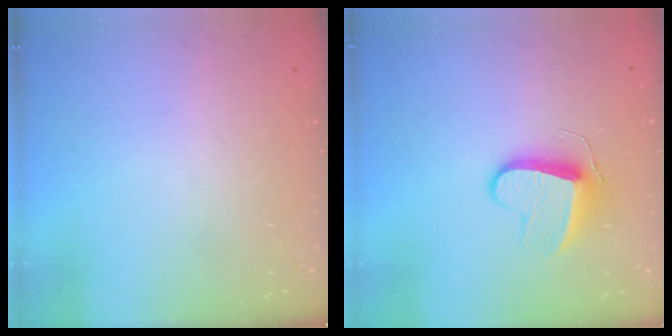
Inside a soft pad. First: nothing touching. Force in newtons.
{"total": 9.9, "press": 9.8, "slide": 0.6}